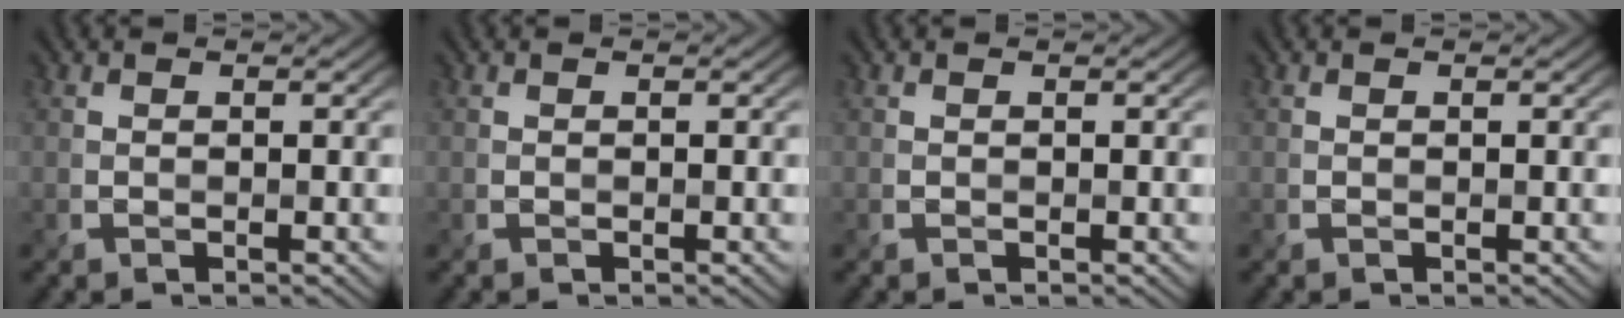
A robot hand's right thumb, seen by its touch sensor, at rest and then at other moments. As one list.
[{"total": 0.0}, {"total": 0.0}, {"total": 0.0}]